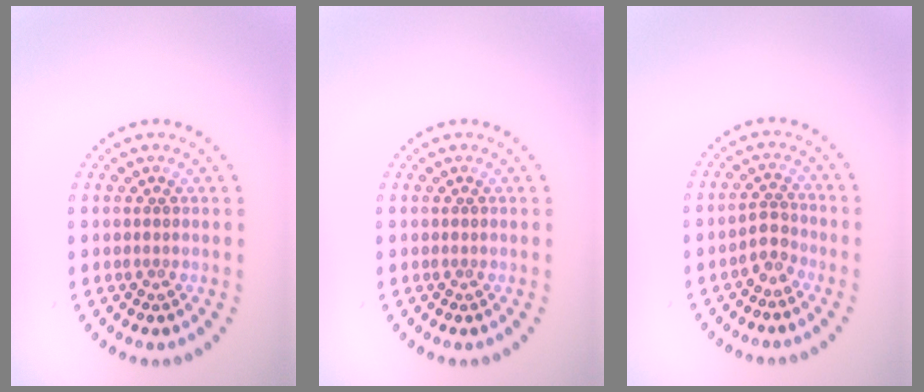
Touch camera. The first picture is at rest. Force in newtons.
{"total": 0.0}
{"total": 2.0, "press": 1.5, "slide": 1.3}